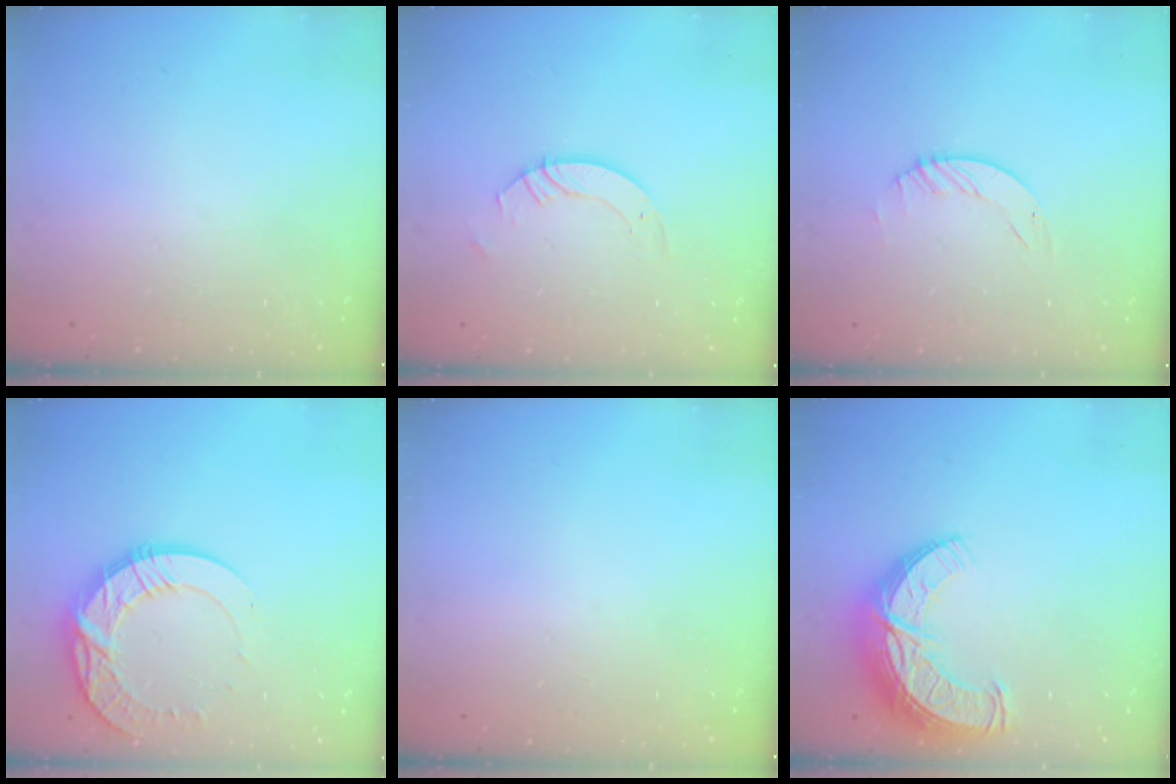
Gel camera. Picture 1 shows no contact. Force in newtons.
{"total": 4.8, "press": 4.8, "slide": 0.4}
{"total": 1.2, "press": 1.2, "slide": 0.2}
{"total": 14.4, "press": 14.4, "slide": 1.4}
{"total": 0.0}
{"total": 13.4, "press": 13.4, "slide": 1.0}